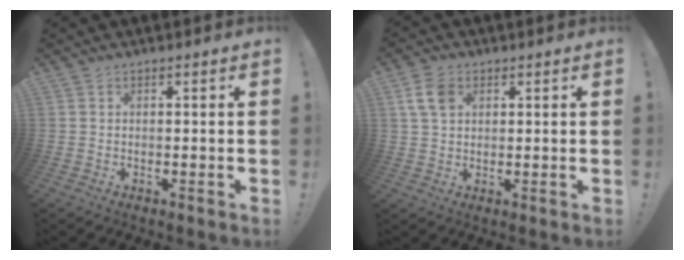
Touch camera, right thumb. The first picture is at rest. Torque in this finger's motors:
{"motor_torque": [0.79, 0.83, 0.76, 0.04, -0.05]}